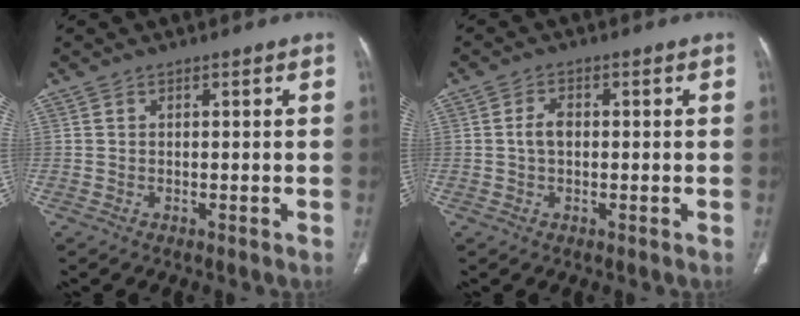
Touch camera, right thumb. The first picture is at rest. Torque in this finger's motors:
{"motor_torque": [-0.25, 0.05, 0.69, -0.47, 0.03]}